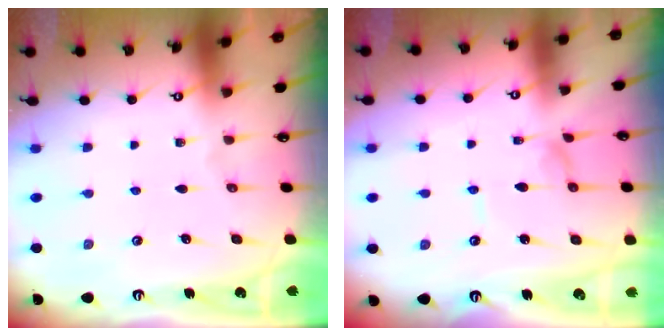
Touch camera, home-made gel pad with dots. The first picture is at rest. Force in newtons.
{"total": 0.0}